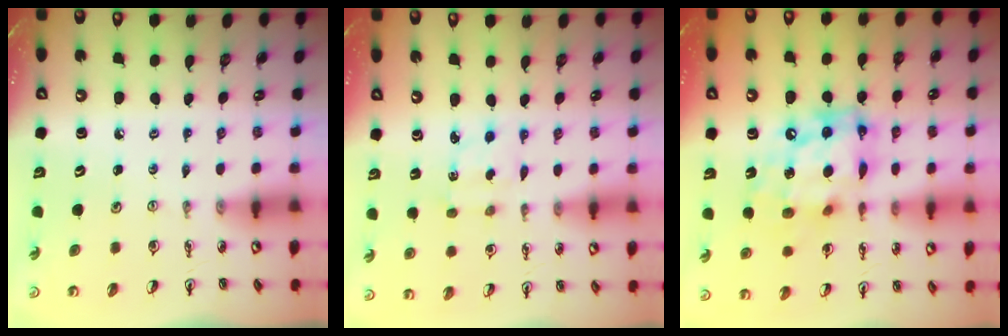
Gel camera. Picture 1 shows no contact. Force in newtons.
{"total": 2.8, "press": 2.8, "slide": 0.5}
{"total": 17.7, "press": 17.6, "slide": 1.5}